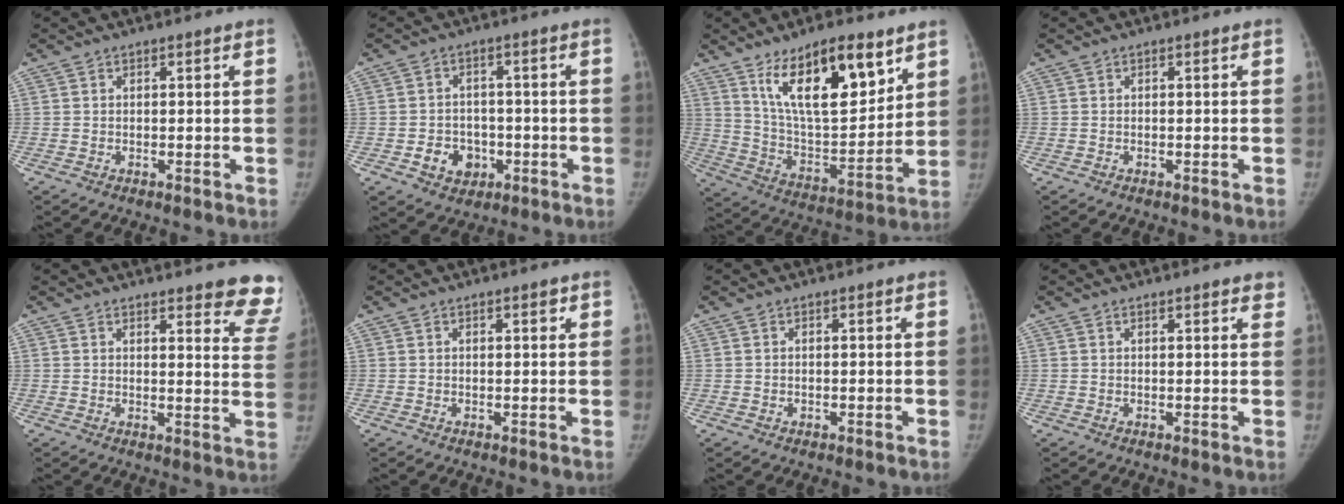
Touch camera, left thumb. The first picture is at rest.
{"total": 6.5, "force": [-2.1, 5.5, 2.9], "torque": [-0.019, 0.015, -0.026]}
{"total": 19.6, "force": [11.2, 7.4, 14.3], "torque": [-0.194, -0.058, 0.206]}
{"total": 0.0}
{"total": 12.0, "force": [10.8, 2.4, 4.6], "torque": [-0.012, -0.079, 0.099]}
{"total": 1.3, "force": [0.8, 0.4, 0.9], "torque": [-0.009, -0.001, 0.010]}
{"total": 0.0}
{"total": 2.9, "force": [2.3, 0.8, 1.6], "torque": [-0.003, -0.002, 0.026]}